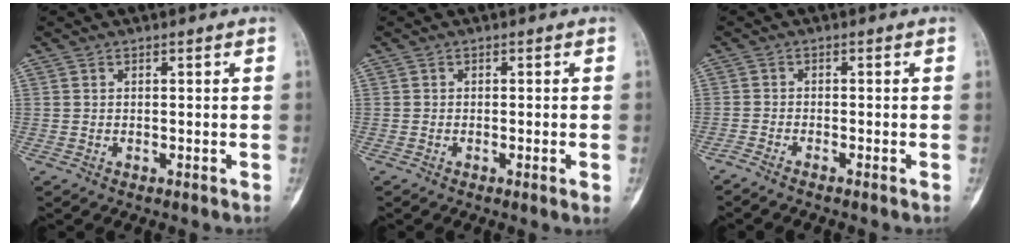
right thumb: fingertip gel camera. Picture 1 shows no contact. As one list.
[{"total": 1.8, "force": [-0.4, 0.0, 1.8], "torque": [-0.031, -0.004, -0.006]}, {"total": 2.0, "force": [-1.6, -0.3, 1.2], "torque": [-0.034, 0.006, -0.033]}]